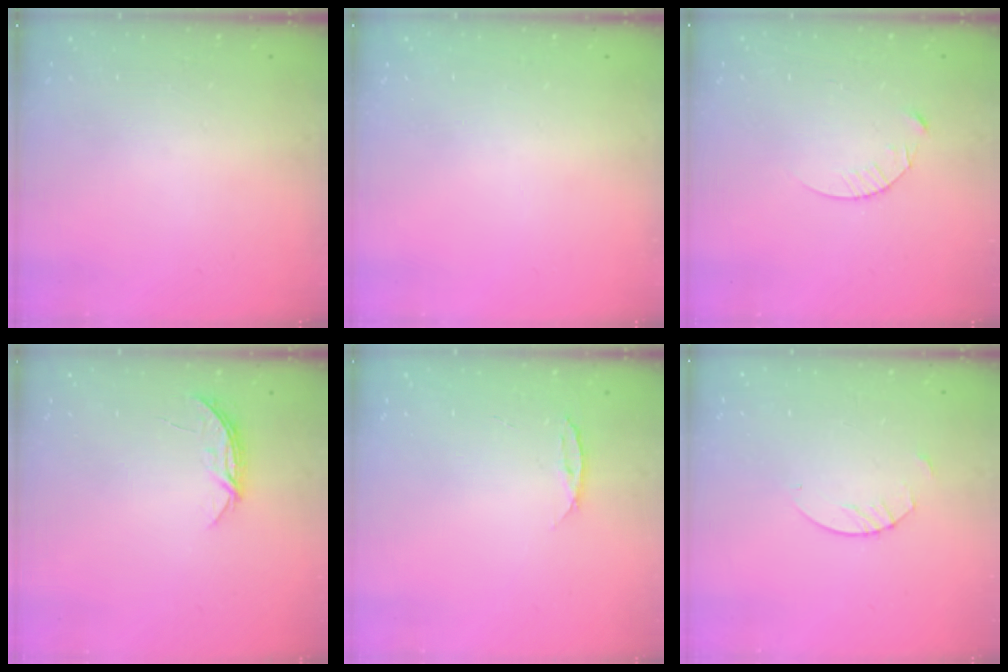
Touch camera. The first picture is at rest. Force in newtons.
{"total": 0.0}
{"total": 4.7, "press": 4.7, "slide": 0.6}
{"total": 4.0, "press": 4.0, "slide": 0.5}
{"total": 4.0, "press": 4.0, "slide": 0.4}
{"total": 2.7, "press": 2.7, "slide": 0.2}